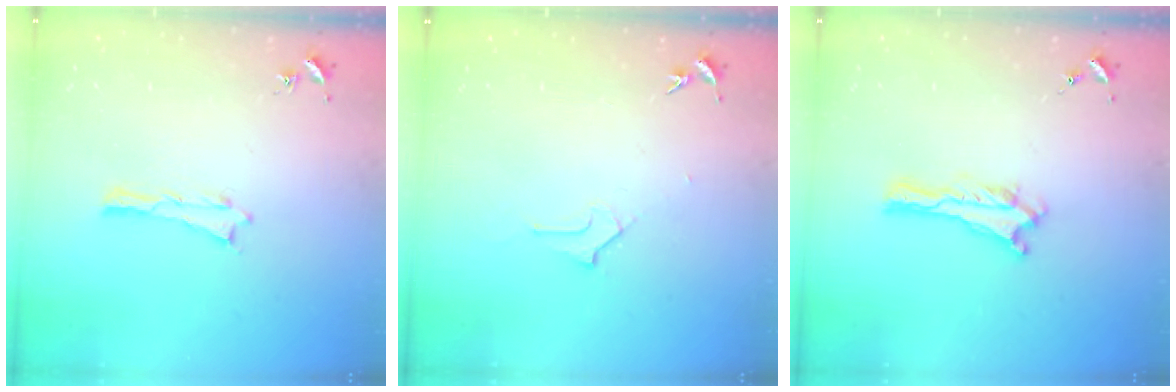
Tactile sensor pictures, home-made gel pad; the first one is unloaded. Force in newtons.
{"total": 1.6, "press": 1.6, "slide": 0.1}
{"total": 0.0}